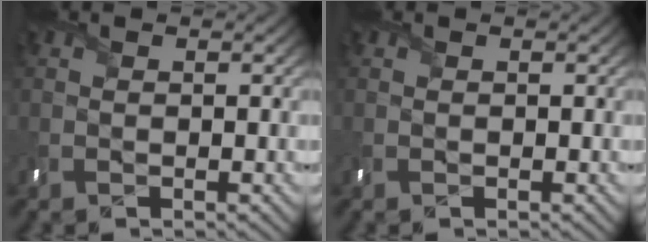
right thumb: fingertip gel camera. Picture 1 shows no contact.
{"total": 0.0}